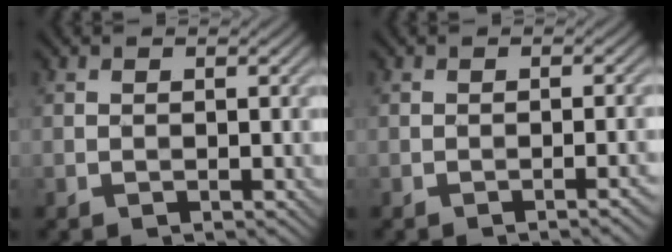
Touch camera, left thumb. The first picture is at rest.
{"total": 2.1, "force": [-0.9, 0.3, 1.8], "torque": [-0.020, 0.009, -0.019]}